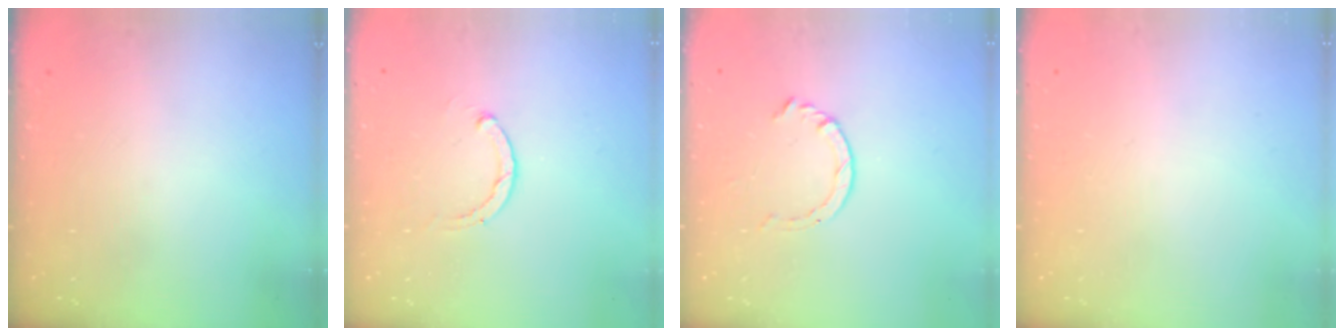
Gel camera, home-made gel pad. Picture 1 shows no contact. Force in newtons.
{"total": 1.1, "press": 1.0, "slide": 0.3}
{"total": 3.4, "press": 3.4, "slide": 0.5}
{"total": 2.6, "press": 2.6, "slide": 0.2}